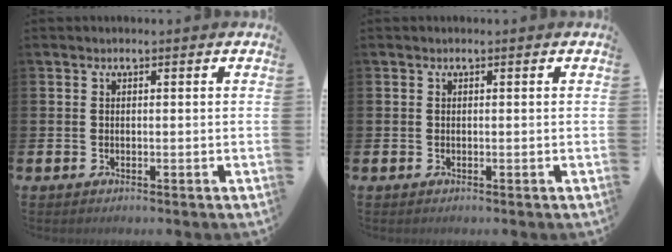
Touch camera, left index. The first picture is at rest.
{"total": 0.0}